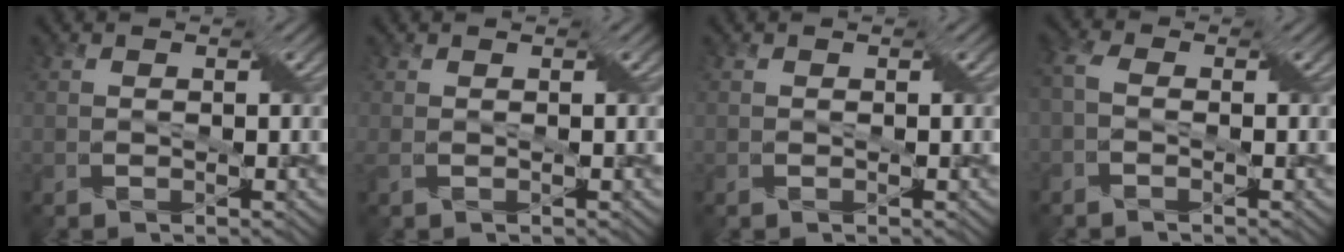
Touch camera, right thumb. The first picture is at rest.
{"total": 2.2, "force": [-0.3, 1.4, 1.7], "torque": [-0.045, -0.006, -0.011]}
{"total": 0.0}
{"total": 2.7, "force": [-0.8, 1.4, 2.1], "torque": [-0.056, 0.009, -0.023]}